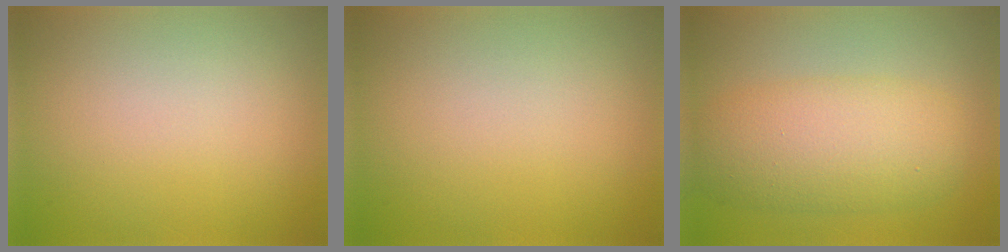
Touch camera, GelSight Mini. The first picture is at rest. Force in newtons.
{"total": 0.0}
{"total": 6.6, "press": 6.6, "slide": 0.0}